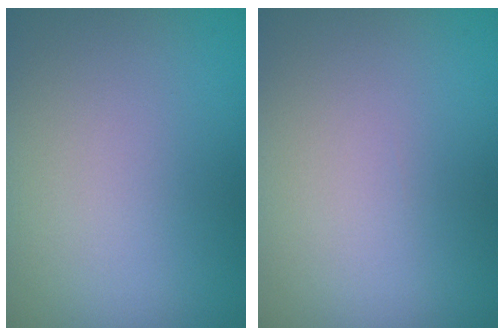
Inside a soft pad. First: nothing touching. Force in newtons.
{"total": 0.0}